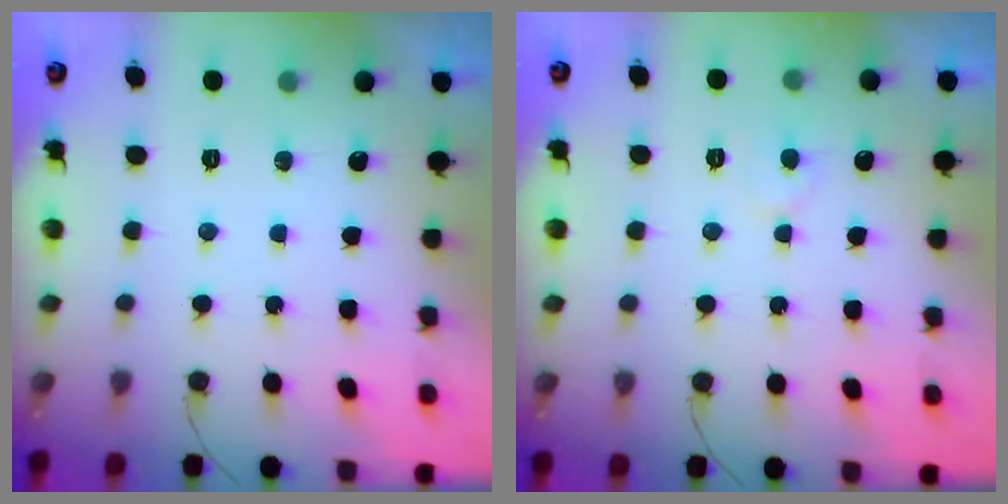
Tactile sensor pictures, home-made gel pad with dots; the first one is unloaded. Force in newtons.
{"total": 4.7, "press": 4.7, "slide": 0.4}